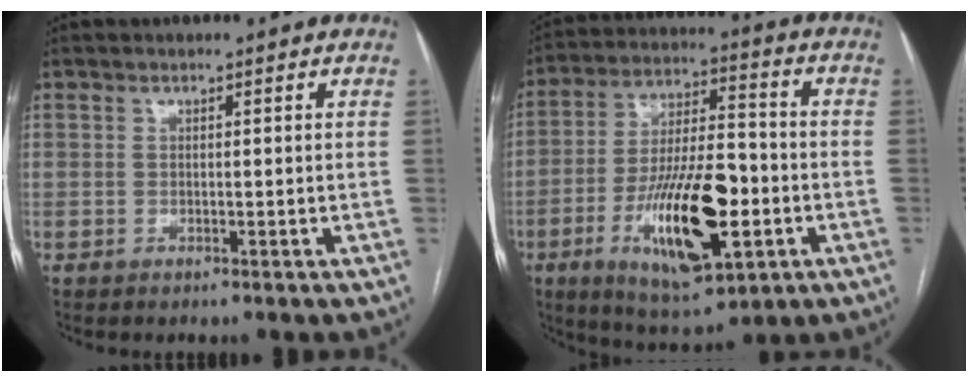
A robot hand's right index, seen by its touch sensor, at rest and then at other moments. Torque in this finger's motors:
{"motor_torque": [1.85, -0.29, 0.55, 0.21]}